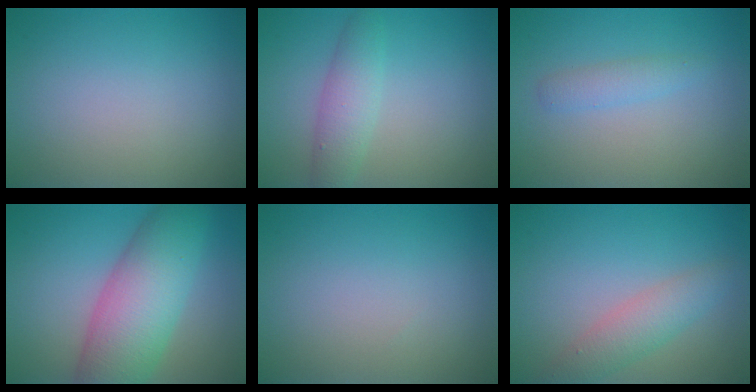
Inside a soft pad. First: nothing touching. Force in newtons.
{"total": 3.1, "press": 3.1, "slide": 0.1}
{"total": 1.4, "press": 1.4, "slide": 0.1}
{"total": 9.0, "press": 9.0, "slide": 0.2}
{"total": 0.0}
{"total": 3.0, "press": 3.0, "slide": 0.1}